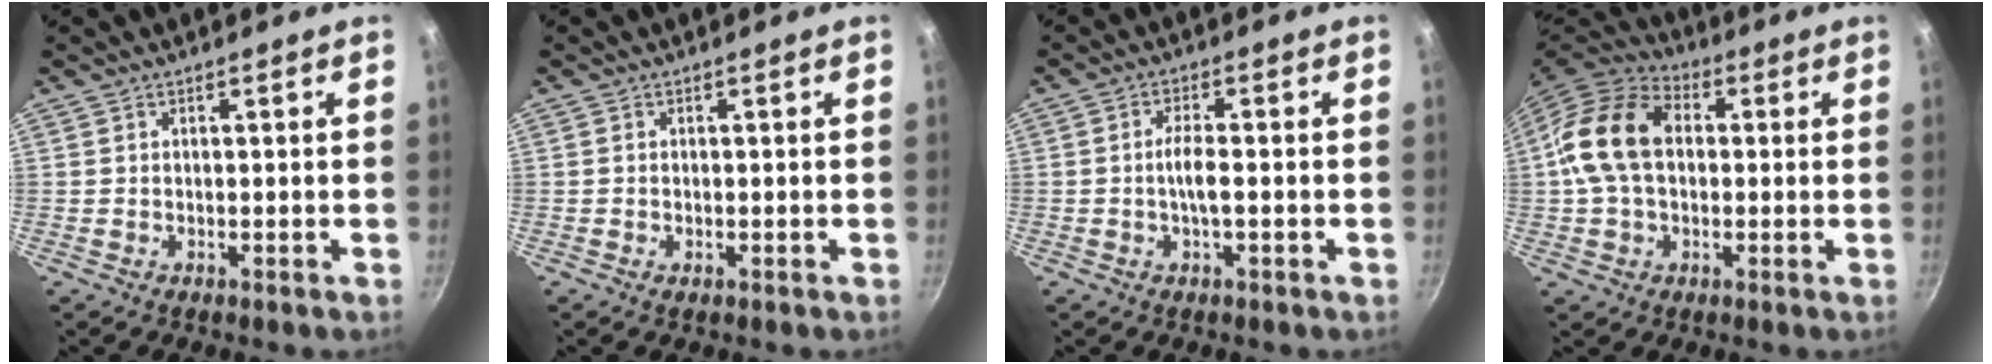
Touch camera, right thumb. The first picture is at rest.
{"total": 0.8, "force": [-0.3, 0.5, 0.6], "torque": [-0.008, 0.000, -0.006]}
{"total": 3.8, "force": [-0.8, 0.9, 3.6], "torque": [-0.074, 0.010, -0.019]}
{"total": 14.5, "force": [1.0, 10.2, 10.3], "torque": [-0.163, 0.027, 0.000]}